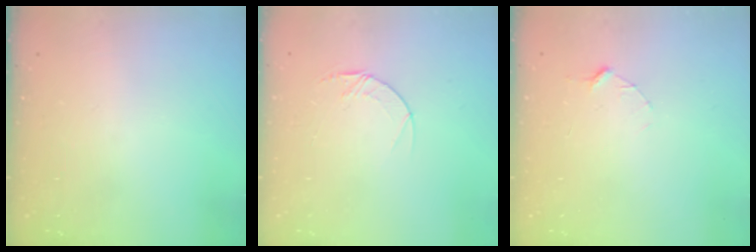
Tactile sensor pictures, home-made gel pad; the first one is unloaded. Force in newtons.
{"total": 4.6, "press": 4.6, "slide": 0.4}
{"total": 2.9, "press": 2.9, "slide": 0.3}